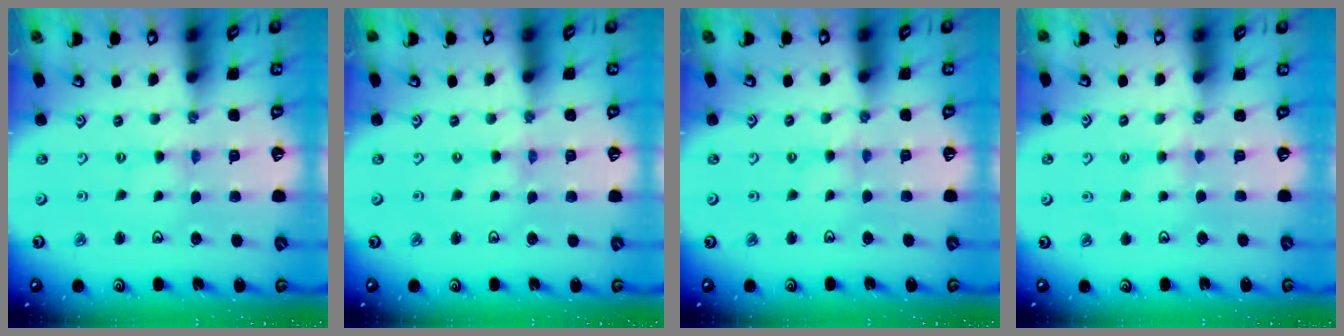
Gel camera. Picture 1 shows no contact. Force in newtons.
{"total": 0.0}
{"total": 2.6, "press": 2.6, "slide": 0.4}
{"total": 2.2, "press": 2.1, "slide": 0.4}